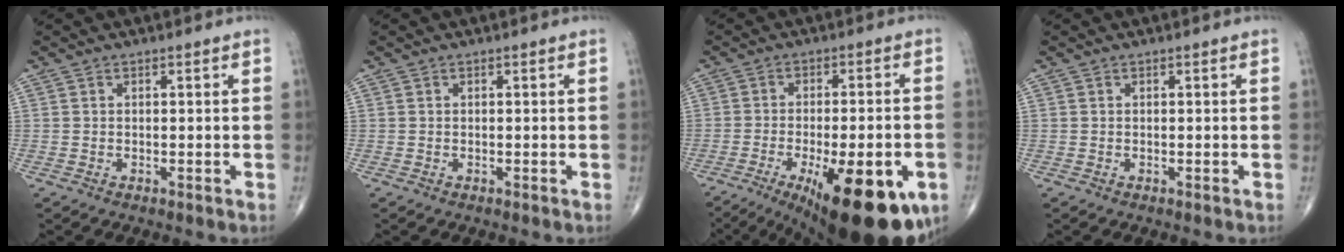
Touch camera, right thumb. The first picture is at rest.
{"total": 0.0}
{"total": 23.1, "force": [-9.8, 8.0, 19.3], "torque": [-0.231, 0.004, -0.127]}
{"total": 0.0}